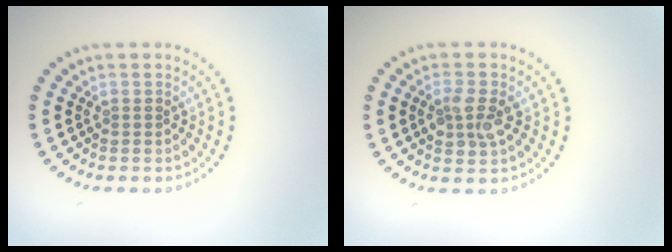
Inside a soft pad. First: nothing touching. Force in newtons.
{"total": 2.5, "press": 2.5, "slide": 0.2}